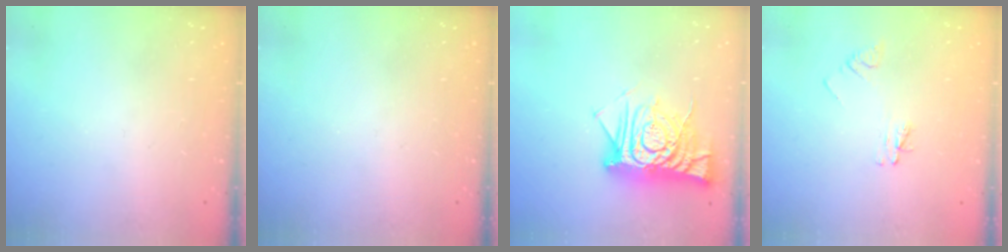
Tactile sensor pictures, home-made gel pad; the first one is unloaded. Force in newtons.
{"total": 0.0}
{"total": 12.6, "press": 12.6, "slide": 1.1}
{"total": 3.2, "press": 3.2, "slide": 0.4}